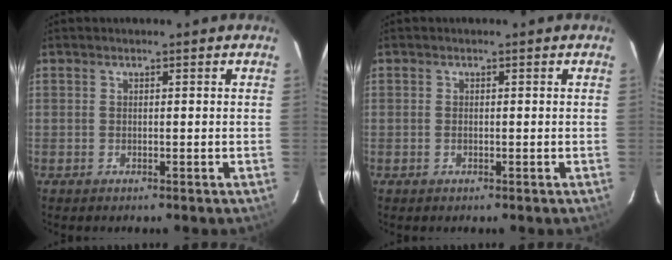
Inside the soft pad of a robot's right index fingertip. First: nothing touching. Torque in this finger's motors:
{"motor_torque": [-0.17, 0.03, -0.03, 0.00]}